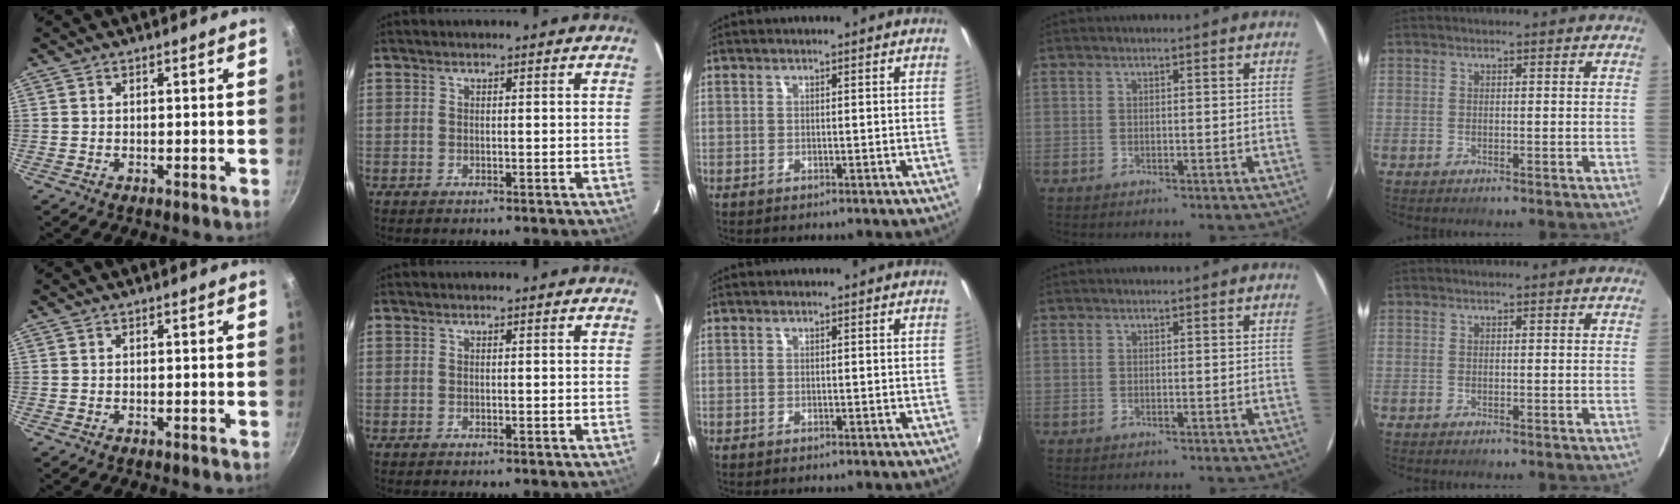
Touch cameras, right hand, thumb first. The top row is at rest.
{}